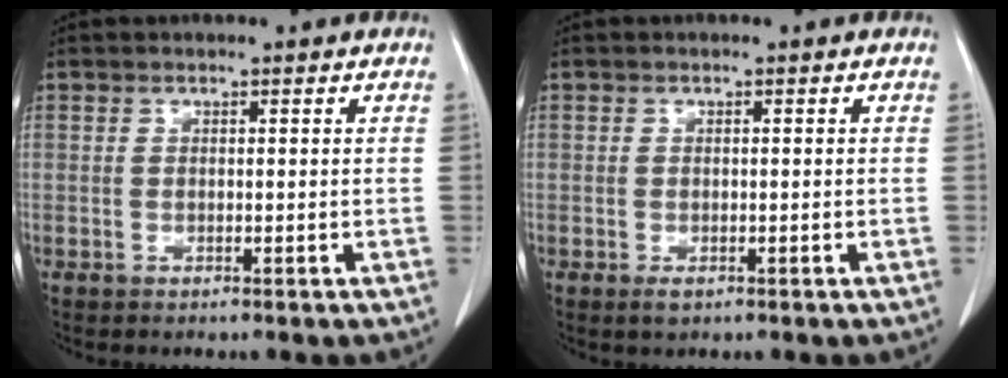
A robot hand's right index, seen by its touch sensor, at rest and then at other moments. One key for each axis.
{"total": 1.3, "fx": -0.7, "fy": 0.7, "fz": 0.9, "tx": -0.013, "ty": -0.001, "tz": -0.006}